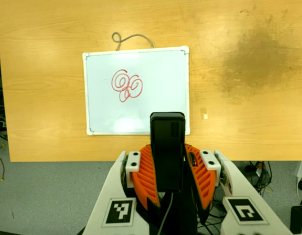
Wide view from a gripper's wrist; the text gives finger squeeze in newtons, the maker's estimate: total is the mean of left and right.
{"total": 4.7, "left": 3.3, "right": 6.1}